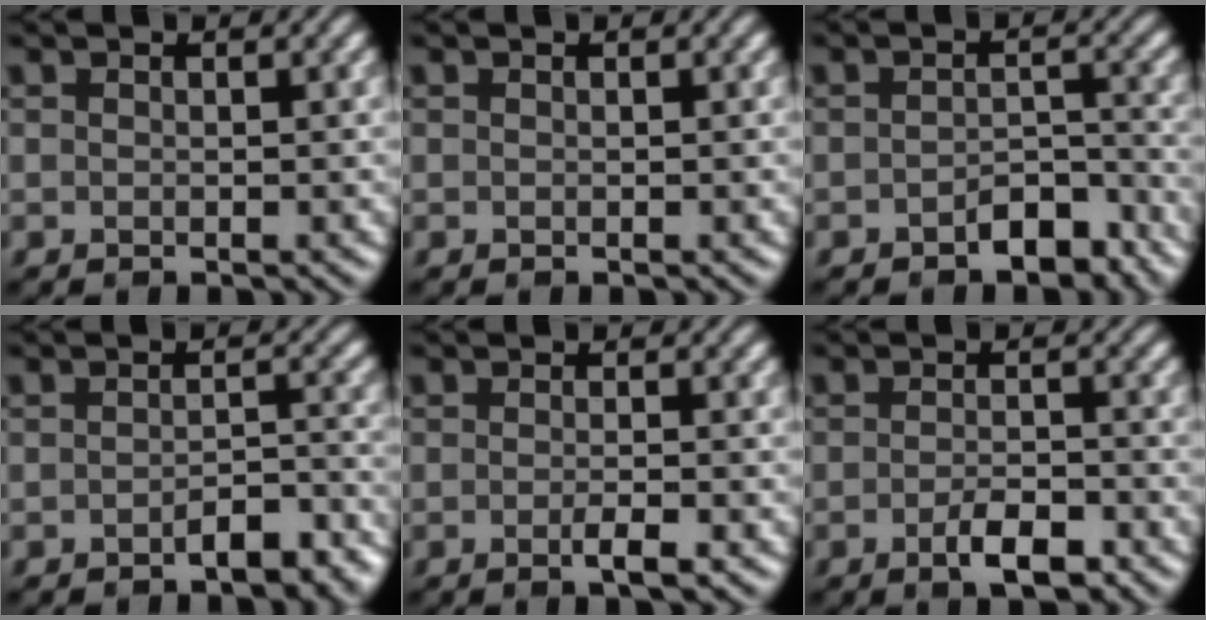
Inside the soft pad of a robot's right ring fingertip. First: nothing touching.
{"total": 0.0}
{"total": 3.5, "force": [-2.3, 1.7, 2.0], "torque": [-0.026, 0.008, -0.035]}
{"total": 3.4, "force": [-2.2, 1.3, 2.3], "torque": [-0.032, 0.006, -0.031]}
{"total": 1.9, "force": [-0.7, 0.4, 1.7], "torque": [-0.024, 0.000, -0.016]}
{"total": 3.2, "force": [-1.7, 1.0, 2.5], "torque": [-0.045, -0.001, -0.028]}